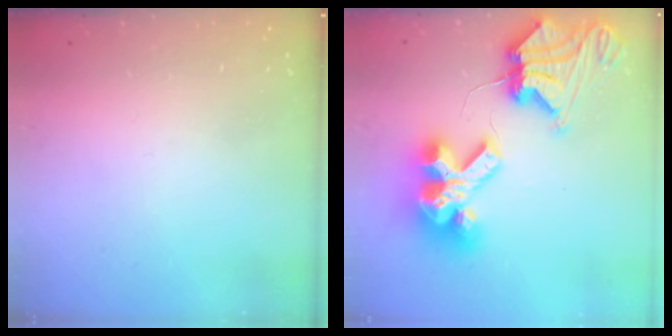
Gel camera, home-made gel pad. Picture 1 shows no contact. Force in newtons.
{"total": 18.4, "press": 18.3, "slide": 2.4}